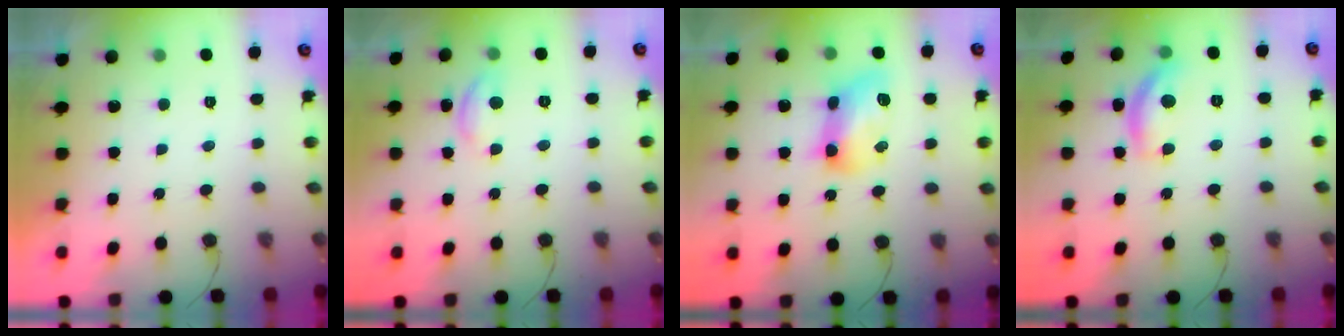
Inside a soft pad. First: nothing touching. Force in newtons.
{"total": 5.2, "press": 5.2, "slide": 0.5}
{"total": 12.7, "press": 12.6, "slide": 0.9}
{"total": 11.0, "press": 11.0, "slide": 0.5}